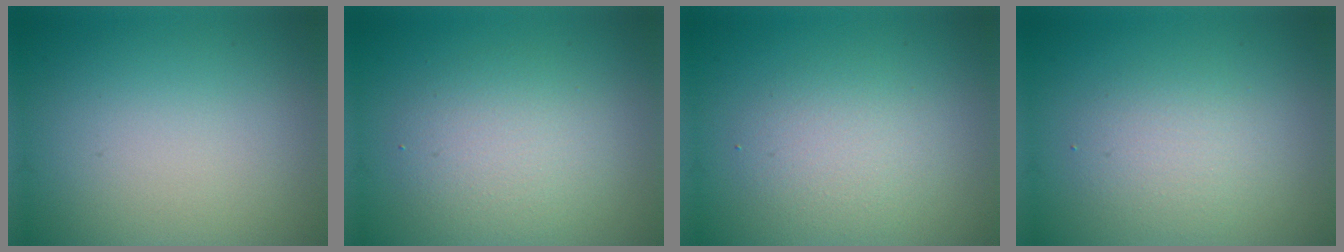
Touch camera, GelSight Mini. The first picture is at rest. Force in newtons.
{"total": 3.5, "press": 3.5, "slide": 0.2}
{"total": 2.8, "press": 2.8, "slide": 0.1}
{"total": 2.5, "press": 2.5, "slide": 0.1}